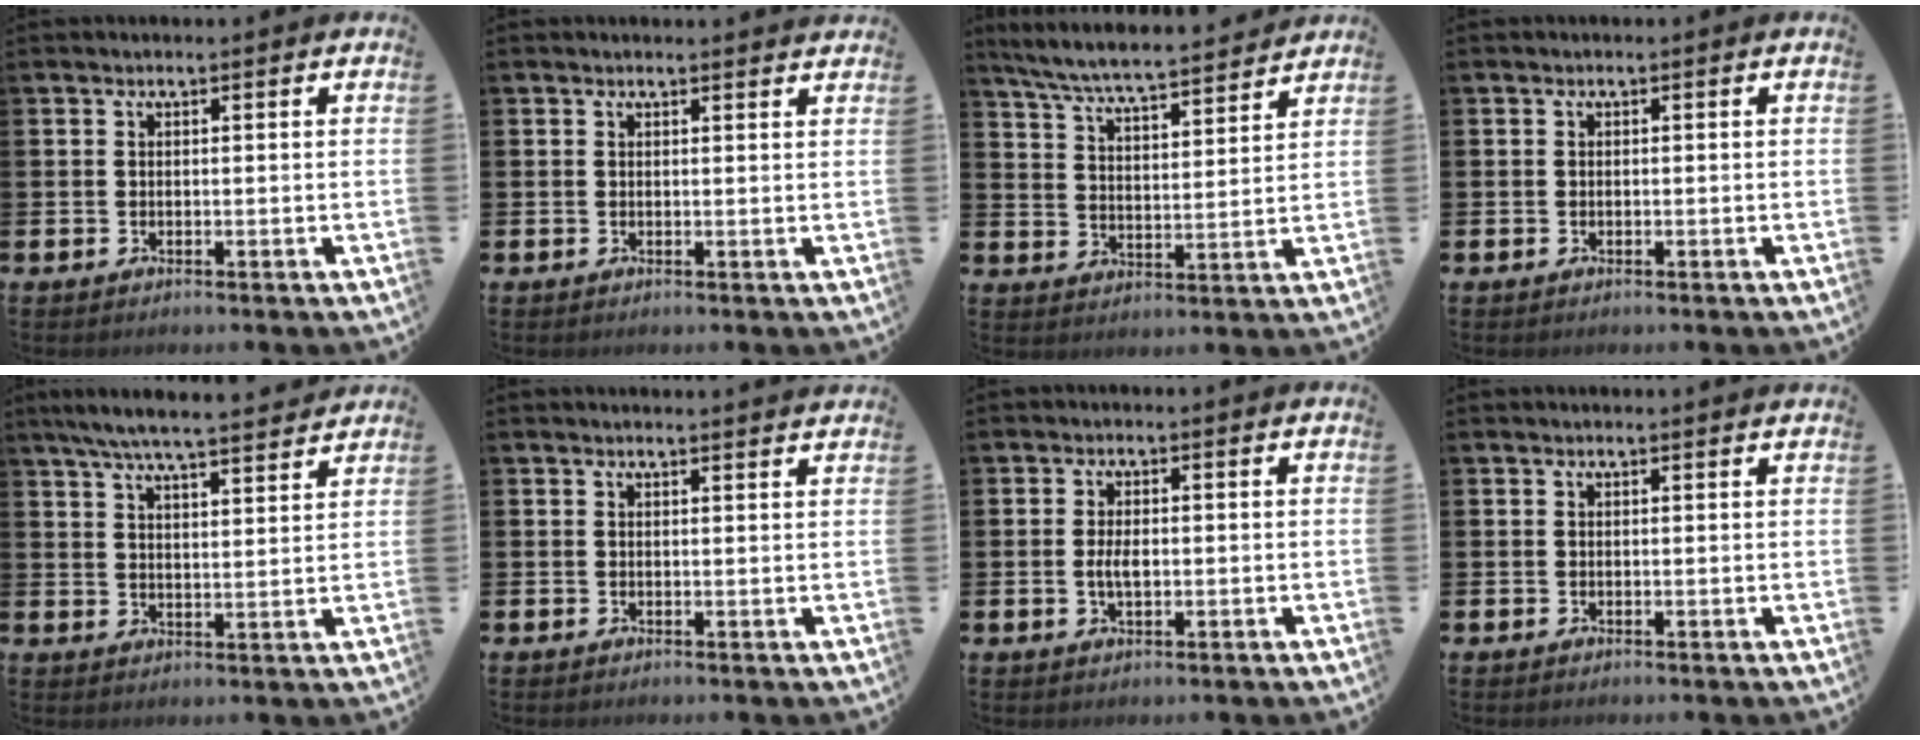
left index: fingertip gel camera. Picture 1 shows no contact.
{"total": 1.0, "force": [1.0, 0.0, 0.1], "torque": [0.009, -0.007, 0.016]}
{"total": 7.0, "force": [6.7, 0.3, 2.2], "torque": [-0.066, -0.047, 0.115]}
{"total": 0.0}
{"total": 6.8, "force": [6.4, 0.3, 2.2], "torque": [-0.055, -0.036, 0.112]}
{"total": 1.3, "force": [1.3, -0.1, 0.1], "torque": [0.012, -0.011, 0.020]}
{"total": 2.7, "force": [-0.1, 1.3, 2.3], "torque": [-0.033, -0.001, -0.006]}
{"total": 0.5, "force": [0.5, -0.1, 0.1], "torque": [0.004, -0.003, 0.008]}